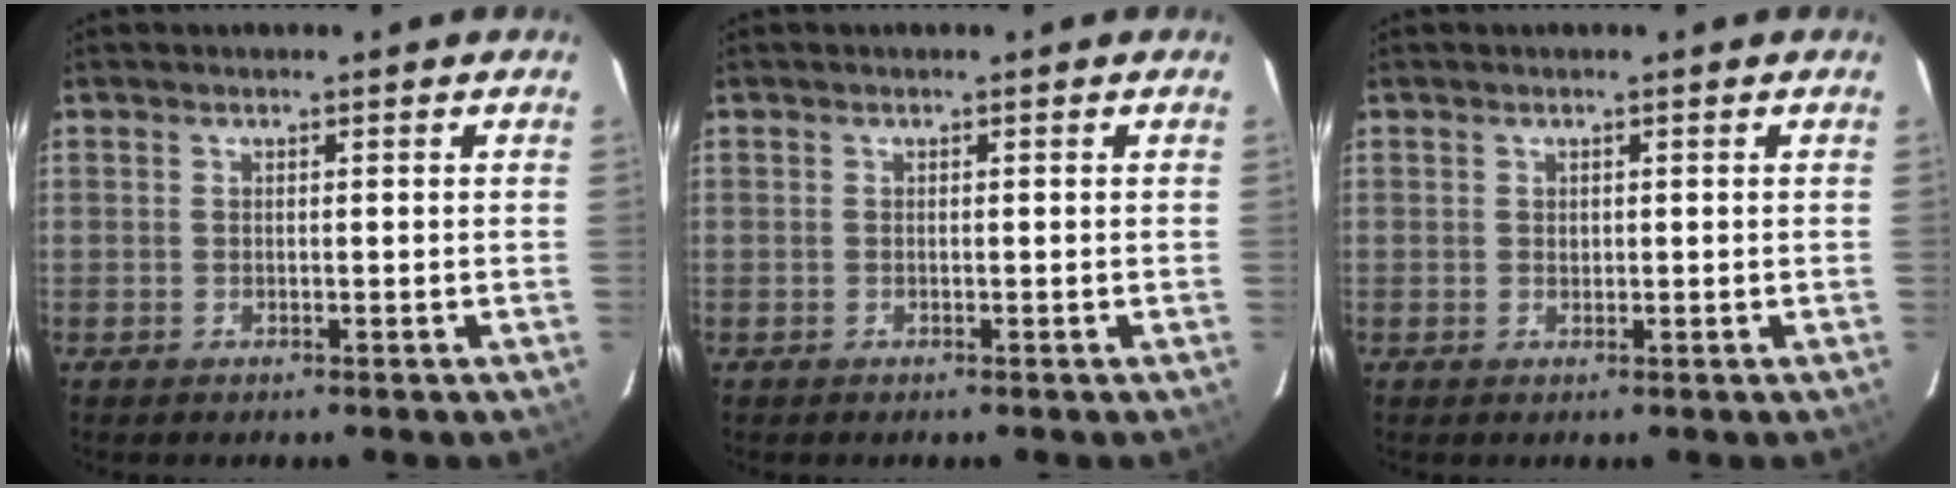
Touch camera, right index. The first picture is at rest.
{"total": 0.0}
{"total": 0.8, "force": [0.2, 0.7, 0.3], "torque": [-0.004, 0.002, 0.005]}